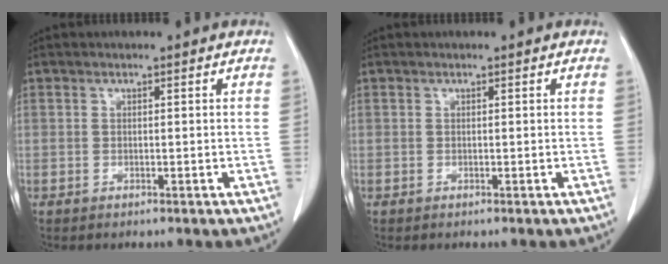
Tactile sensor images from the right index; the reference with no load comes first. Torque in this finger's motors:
{"motor_torque": [0.00, 0.00, 0.00, 0.00]}